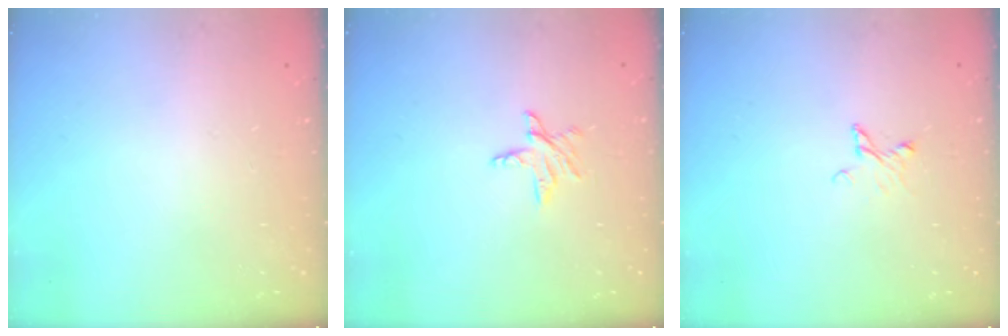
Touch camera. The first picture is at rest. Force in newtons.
{"total": 4.8, "press": 4.7, "slide": 0.4}
{"total": 3.6, "press": 3.6, "slide": 0.3}